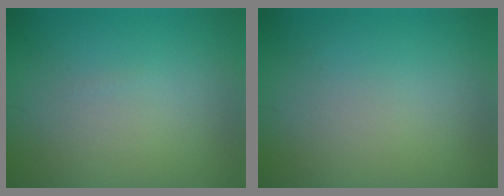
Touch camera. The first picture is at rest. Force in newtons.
{"total": 0.0}